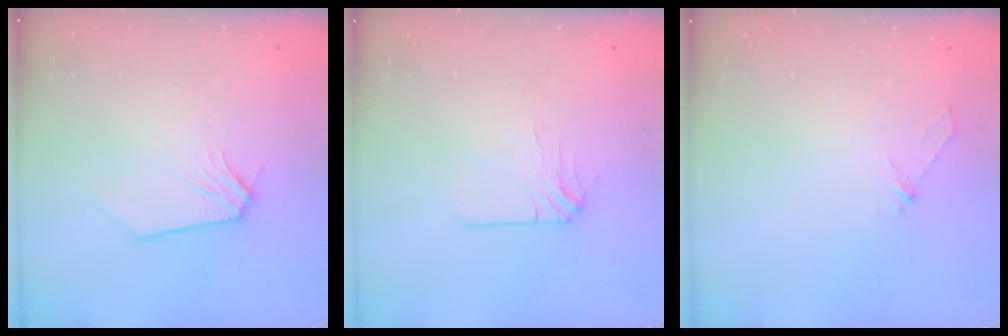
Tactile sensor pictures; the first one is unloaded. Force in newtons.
{"total": 3.2, "press": 3.2, "slide": 0.8}
{"total": 3.0, "press": 2.9, "slide": 0.4}